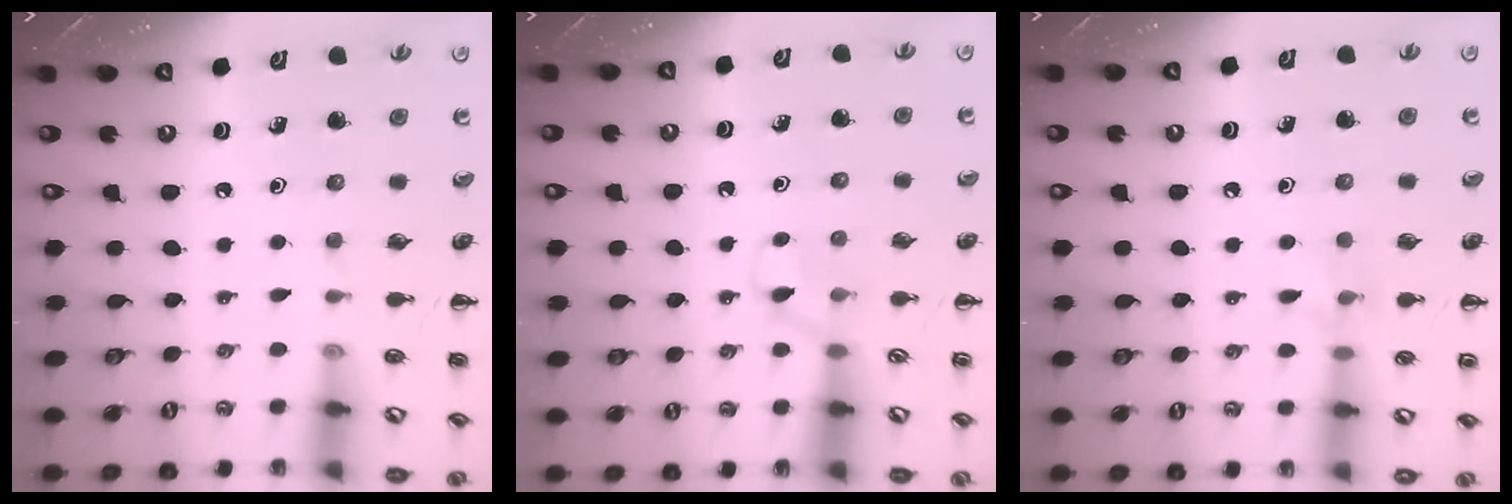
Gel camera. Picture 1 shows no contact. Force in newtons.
{"total": 3.9, "press": 3.6, "slide": 1.4}
{"total": 6.6, "press": 6.5, "slide": 1.5}